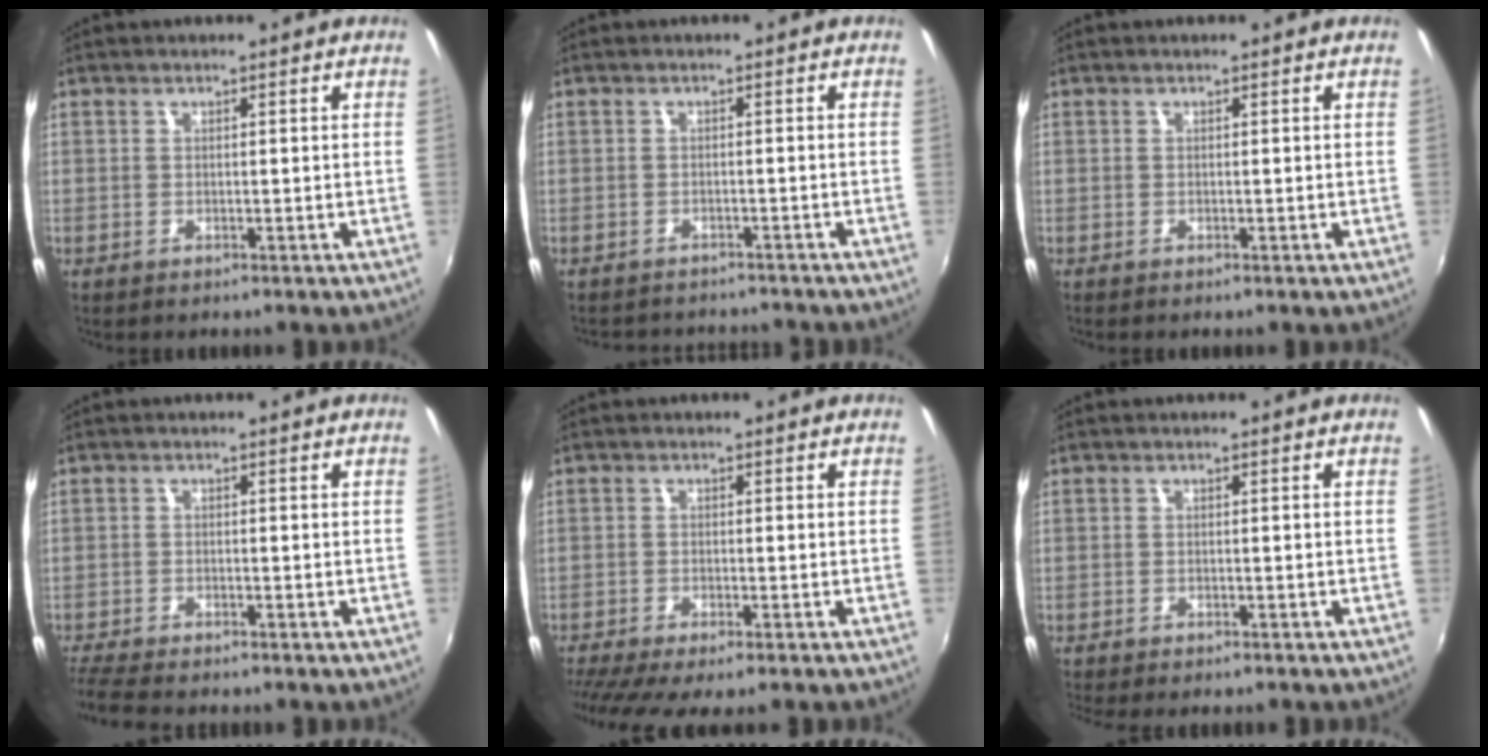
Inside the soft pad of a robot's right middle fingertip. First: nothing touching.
{"total": 6.8, "force": [-6.3, 1.7, 1.8], "torque": [-0.047, -0.012, -0.089]}
{"total": 0.0}
{"total": 6.0, "force": [-5.5, 0.6, 2.4], "torque": [-0.072, -0.029, -0.101]}
{"total": 7.1, "force": [-5.8, 0.3, 4.0], "torque": [-0.094, -0.034, -0.098]}
{"total": 3.5, "force": [-3.1, 0.6, 1.6], "torque": [-0.037, -0.018, -0.052]}